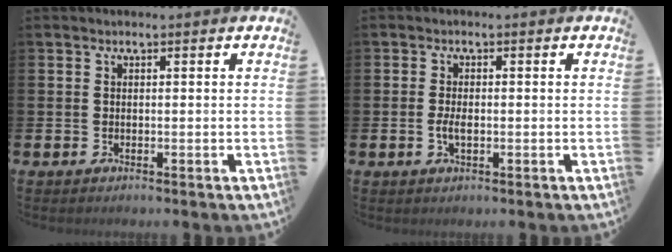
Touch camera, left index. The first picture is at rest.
{"total": 2.2, "force": [-0.4, 1.0, 1.9], "torque": [-0.031, -0.001, -0.009]}